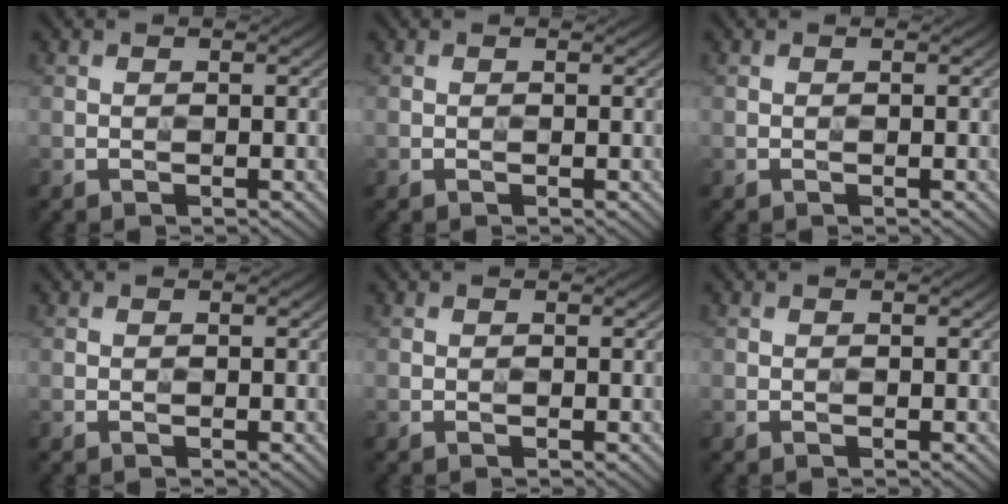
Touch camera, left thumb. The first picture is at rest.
{"total": 0.0}
{"total": 0.0}
{"total": 0.0}
{"total": 0.0}
{"total": 0.0}